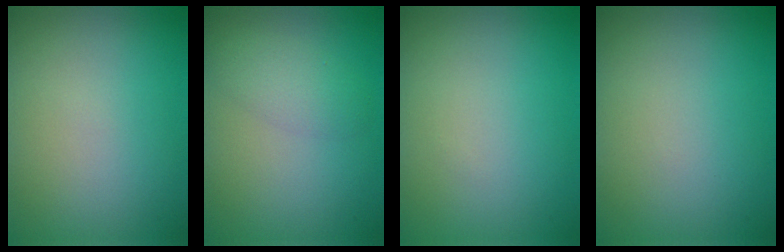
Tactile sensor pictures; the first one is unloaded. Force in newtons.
{"total": 2.4, "press": 2.4, "slide": 0.2}
{"total": 0.0}
{"total": 0.0}